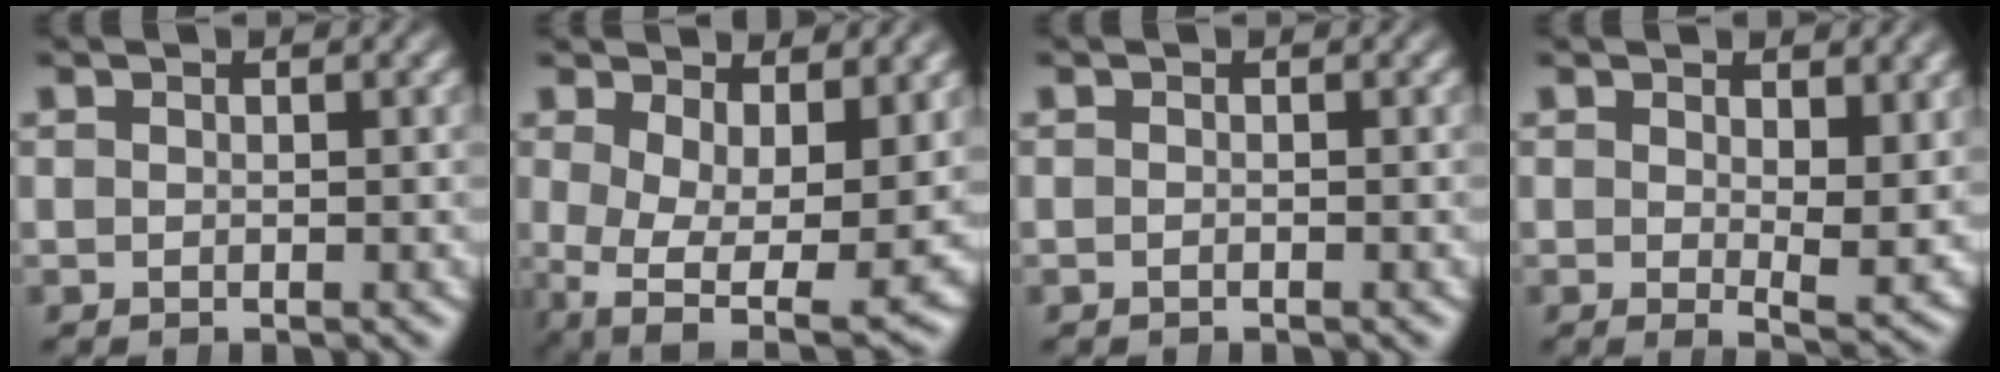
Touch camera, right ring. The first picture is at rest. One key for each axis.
{"total": 7.4, "fx": -1.5, "fy": 4.7, "fz": 5.5, "tx": -0.112, "ty": -0.051, "tz": -0.008}
{"total": 0.0}
{"total": 2.5, "fx": 0.9, "fy": 0.5, "fz": 2.3, "tx": -0.028, "ty": -0.018, "tz": 0.017}